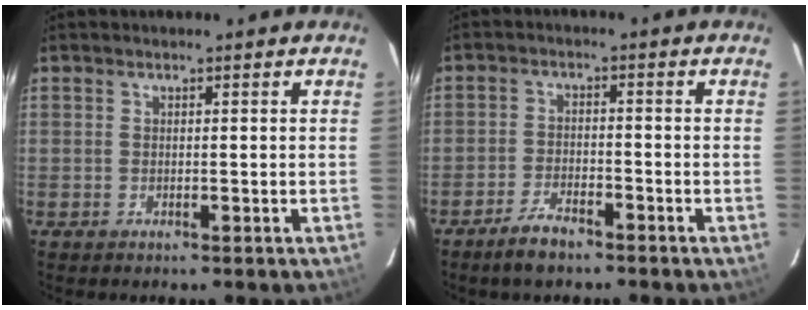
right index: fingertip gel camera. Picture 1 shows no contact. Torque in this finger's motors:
{"motor_torque": [0.36, -0.32, 0.24, 0.04]}